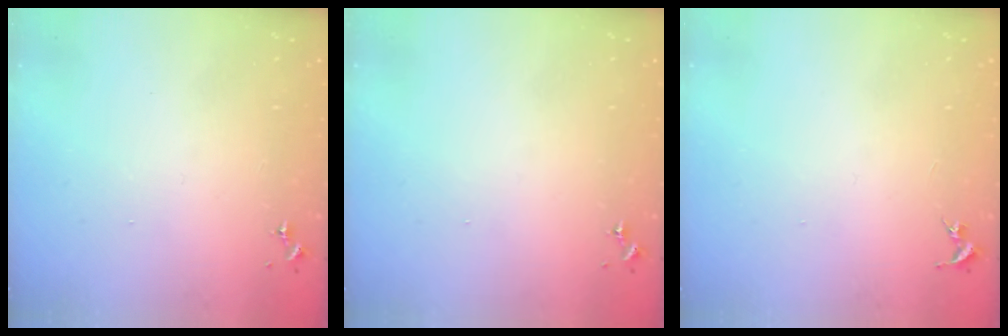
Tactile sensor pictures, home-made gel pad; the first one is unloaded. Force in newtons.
{"total": 0.0}
{"total": 0.0}